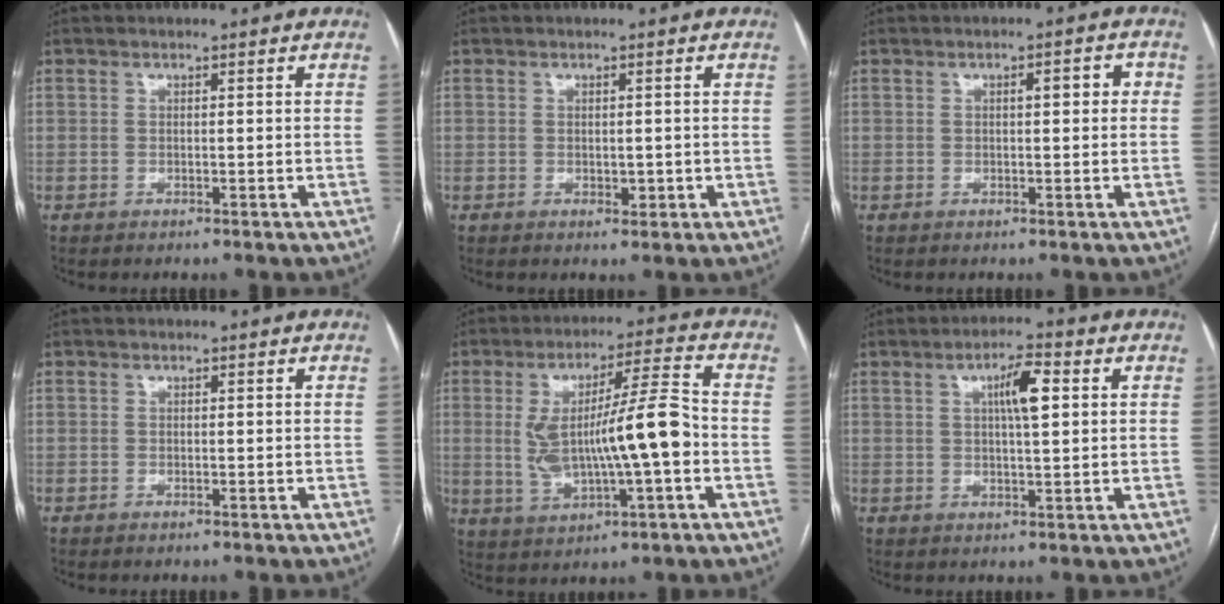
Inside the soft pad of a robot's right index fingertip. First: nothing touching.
{"total": 1.6, "force": [-0.1, 1.2, 1.1], "torque": [-0.011, -0.001, 0.003]}
{"total": 2.6, "force": [0.5, 0.7, 2.5], "torque": [-0.034, 0.012, 0.005]}
{"total": 0.0}
{"total": 13.1, "force": [-1.0, 1.7, 13.0], "torque": [-0.240, 0.016, -0.010]}
{"total": 5.6, "force": [1.7, 0.8, 5.3], "torque": [-0.093, 0.009, 0.027]}